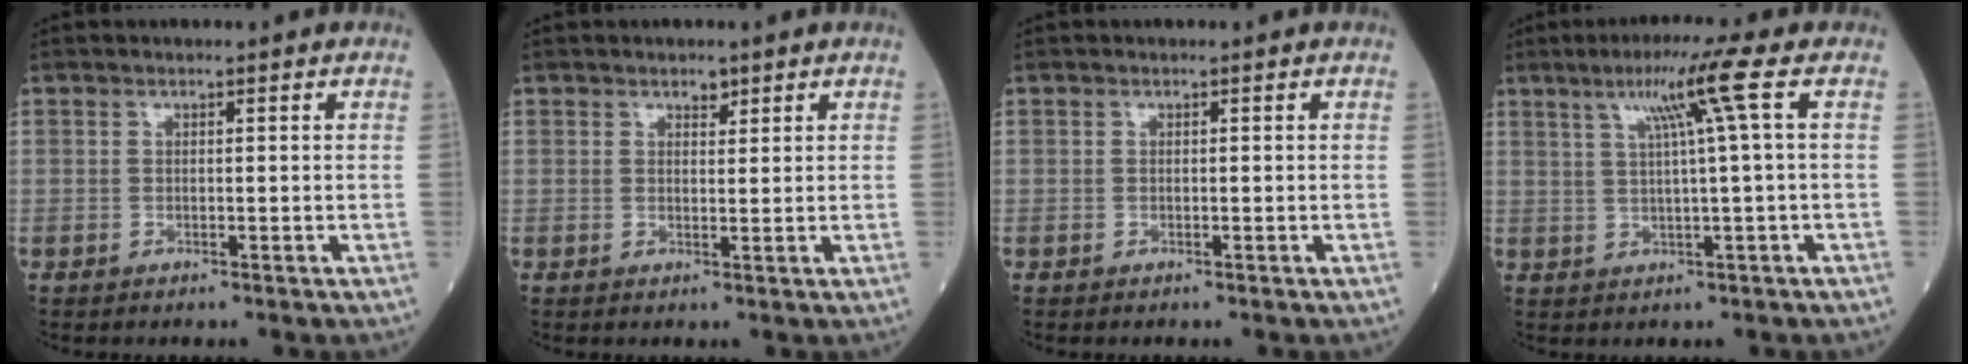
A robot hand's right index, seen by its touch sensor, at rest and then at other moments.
{"total": 2.0, "force": [1.4, 1.1, 1.0], "torque": [-0.024, 0.001, 0.026]}
{"total": 0.0}
{"total": 7.4, "force": [2.7, -1.5, 6.7], "torque": [-0.120, 0.011, 0.050]}